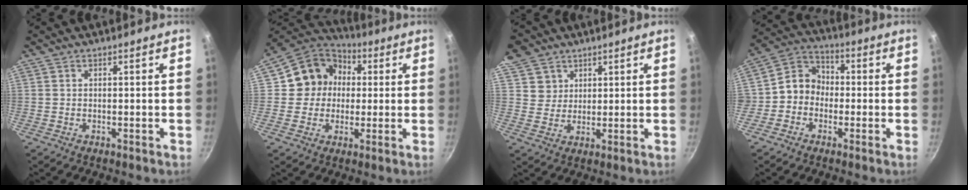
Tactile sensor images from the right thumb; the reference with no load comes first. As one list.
[{"total": 12.2, "force": [1.7, 11.2, 4.7], "torque": [-0.042, 0.025, 0.012]}, {"total": 7.0, "force": [4.2, 5.5, 1.1], "torque": [0.019, -0.006, 0.078]}, {"total": 7.5, "force": [-1.4, 6.6, 3.3], "torque": [-0.025, 0.028, -0.046]}]